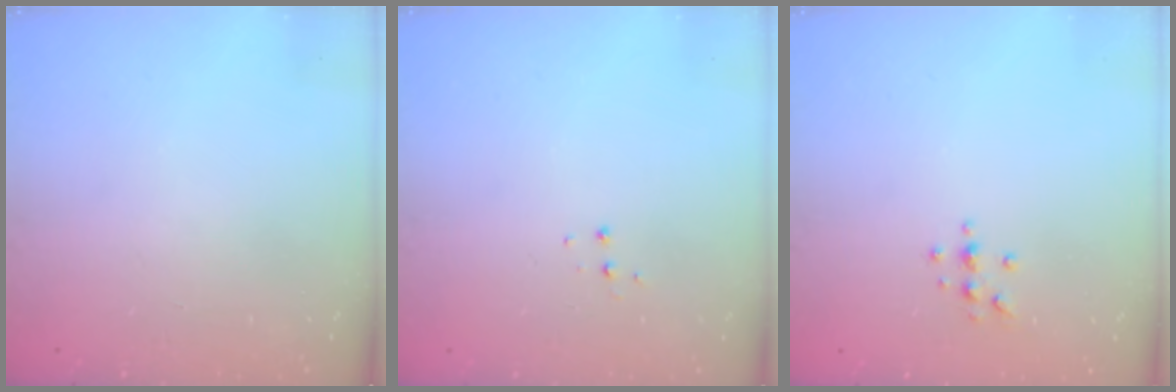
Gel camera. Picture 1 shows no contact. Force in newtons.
{"total": 3.7, "press": 3.7, "slide": 0.4}
{"total": 4.7, "press": 4.7, "slide": 0.6}